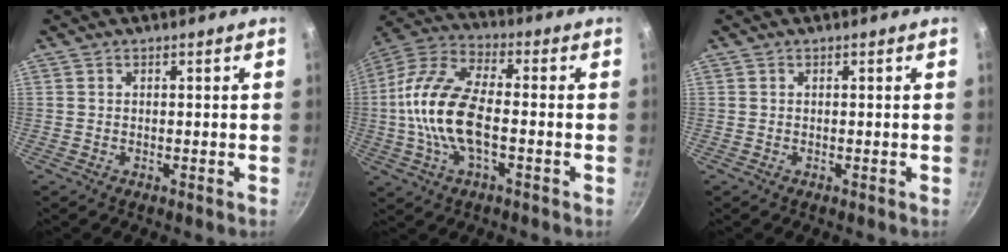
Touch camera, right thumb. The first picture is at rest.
{"total": 16.1, "force": [-2.0, 7.5, 14.1], "torque": [-0.273, 0.034, -0.056]}
{"total": 0.0}